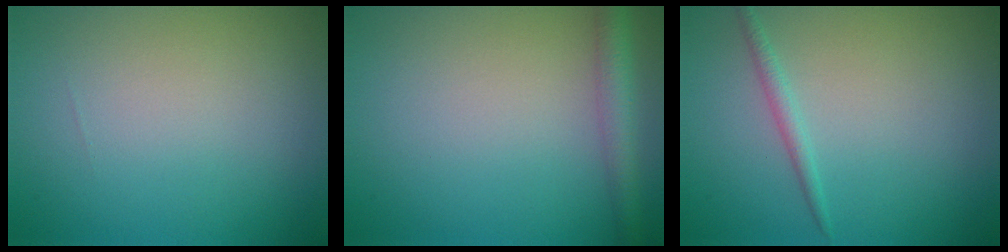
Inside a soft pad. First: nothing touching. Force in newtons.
{"total": 2.9, "press": 2.9, "slide": 0.1}
{"total": 1.2, "press": 1.2, "slide": 0.1}